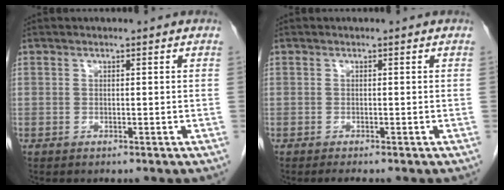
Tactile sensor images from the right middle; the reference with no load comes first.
{"total": 1.2, "force": [-1.0, 0.0, 0.6], "torque": [-0.010, -0.004, -0.013]}